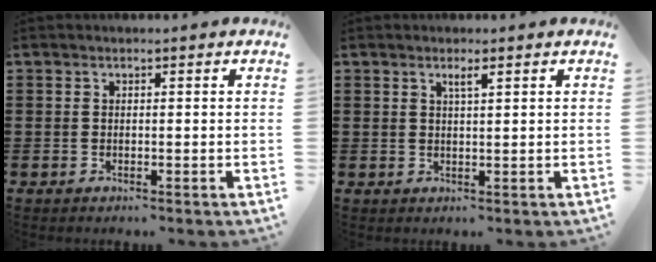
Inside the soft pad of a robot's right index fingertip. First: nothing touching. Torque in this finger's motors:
{"motor_torque": [0.24, -0.20, 0.01, 0.04]}